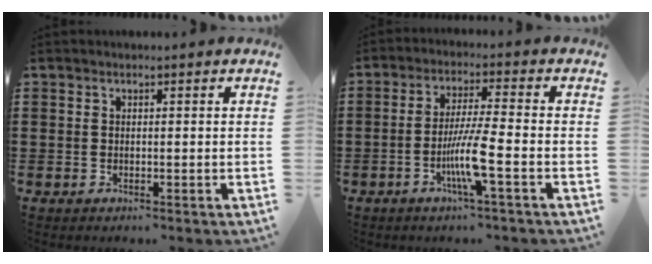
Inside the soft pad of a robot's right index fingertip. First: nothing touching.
{"total": 7.4, "force": [-2.8, 0.1, 6.8], "torque": [-0.133, -0.013, -0.054]}